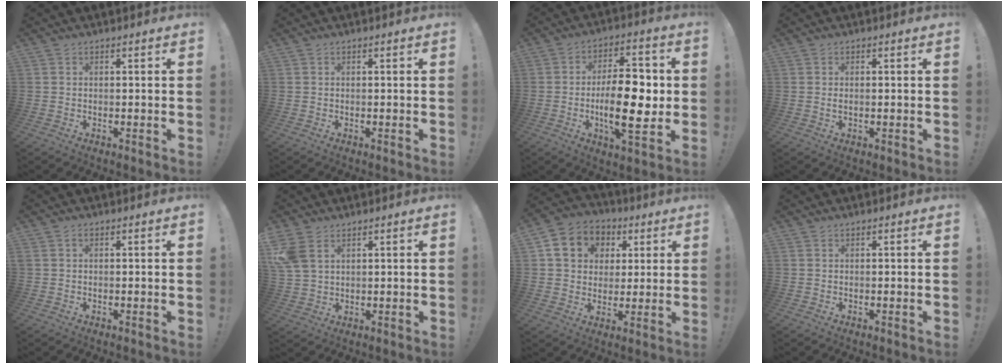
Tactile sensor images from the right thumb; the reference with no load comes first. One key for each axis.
{"total": 0.0}
{"total": 17.8, "fx": -2.1, "fy": 7.5, "fz": 16.0, "tx": -0.260, "ty": 0.002, "tz": -0.039}
{"total": 0.7, "fx": -0.1, "fy": 0.4, "fz": 0.6, "tx": -0.011, "ty": 0.001, "tz": -0.003}
{"total": 0.7, "fx": -0.1, "fy": 0.4, "fz": 0.6, "tx": -0.018, "ty": 0.006, "tz": -0.001}
{"total": 7.1, "fx": 3.4, "fy": 4.4, "fz": 4.4, "tx": -0.090, "ty": -0.009, "tz": 0.069}
{"total": 11.2, "fx": 3.7, "fy": 9.7, "fz": 4.2, "tx": -0.062, "ty": -0.010, "tz": 0.076}
{"total": 0.0}